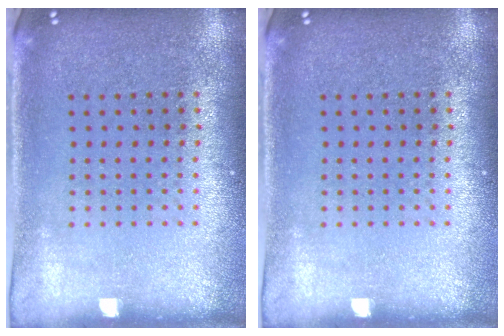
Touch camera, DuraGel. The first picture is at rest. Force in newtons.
{"total": 0.0}